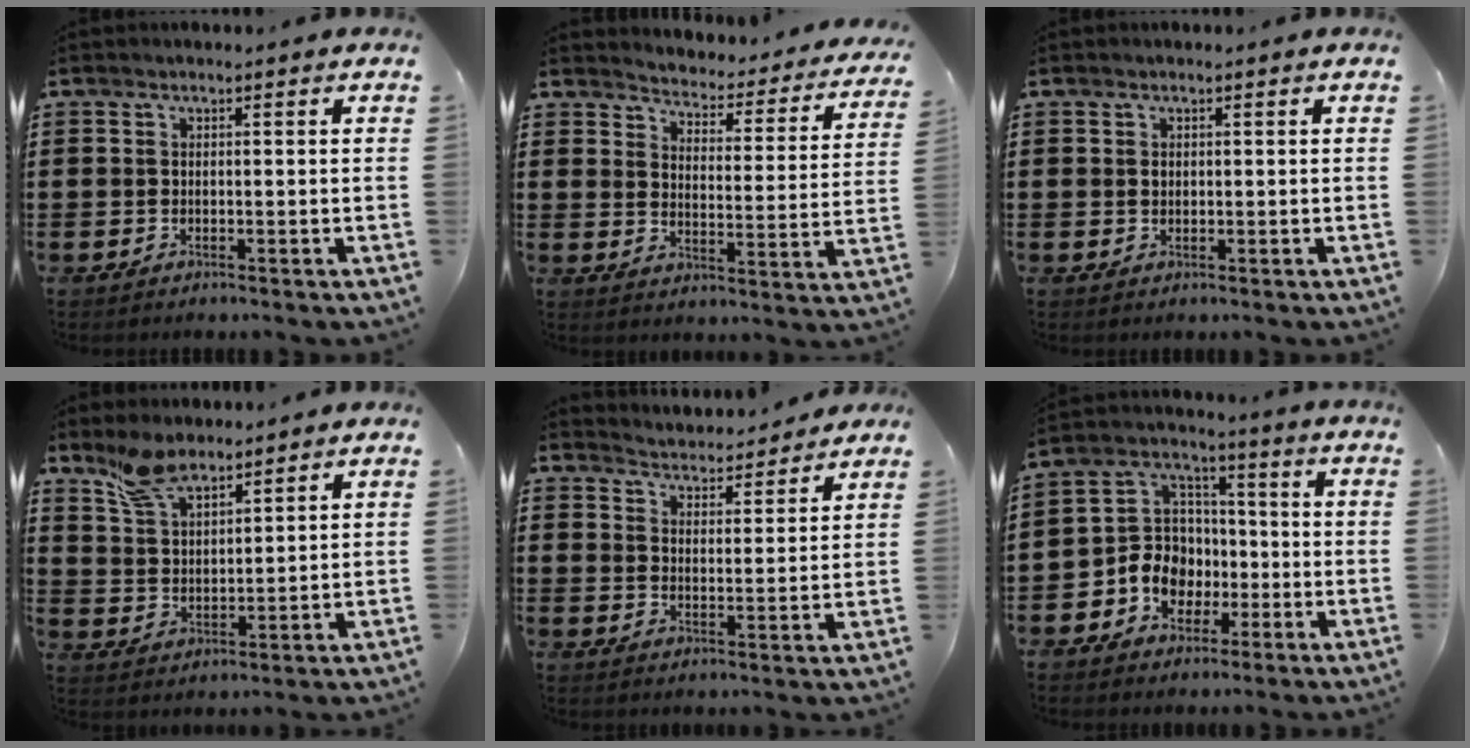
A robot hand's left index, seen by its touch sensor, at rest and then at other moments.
{"total": 3.9, "force": [3.9, 0.2, -0.1], "torque": [-0.015, -0.042, 0.060]}
{"total": 0.9, "force": [0.2, 0.7, 0.5], "torque": [-0.013, 0.003, 0.005]}
{"total": 6.7, "force": [5.7, 2.2, 2.8], "torque": [-0.072, -0.011, 0.108]}
{"total": 3.6, "force": [3.6, 0.0, -0.4], "torque": [-0.013, -0.027, 0.060]}
{"total": 8.6, "force": [-2.8, 7.5, 2.9], "torque": [-0.094, 0.016, -0.054]}